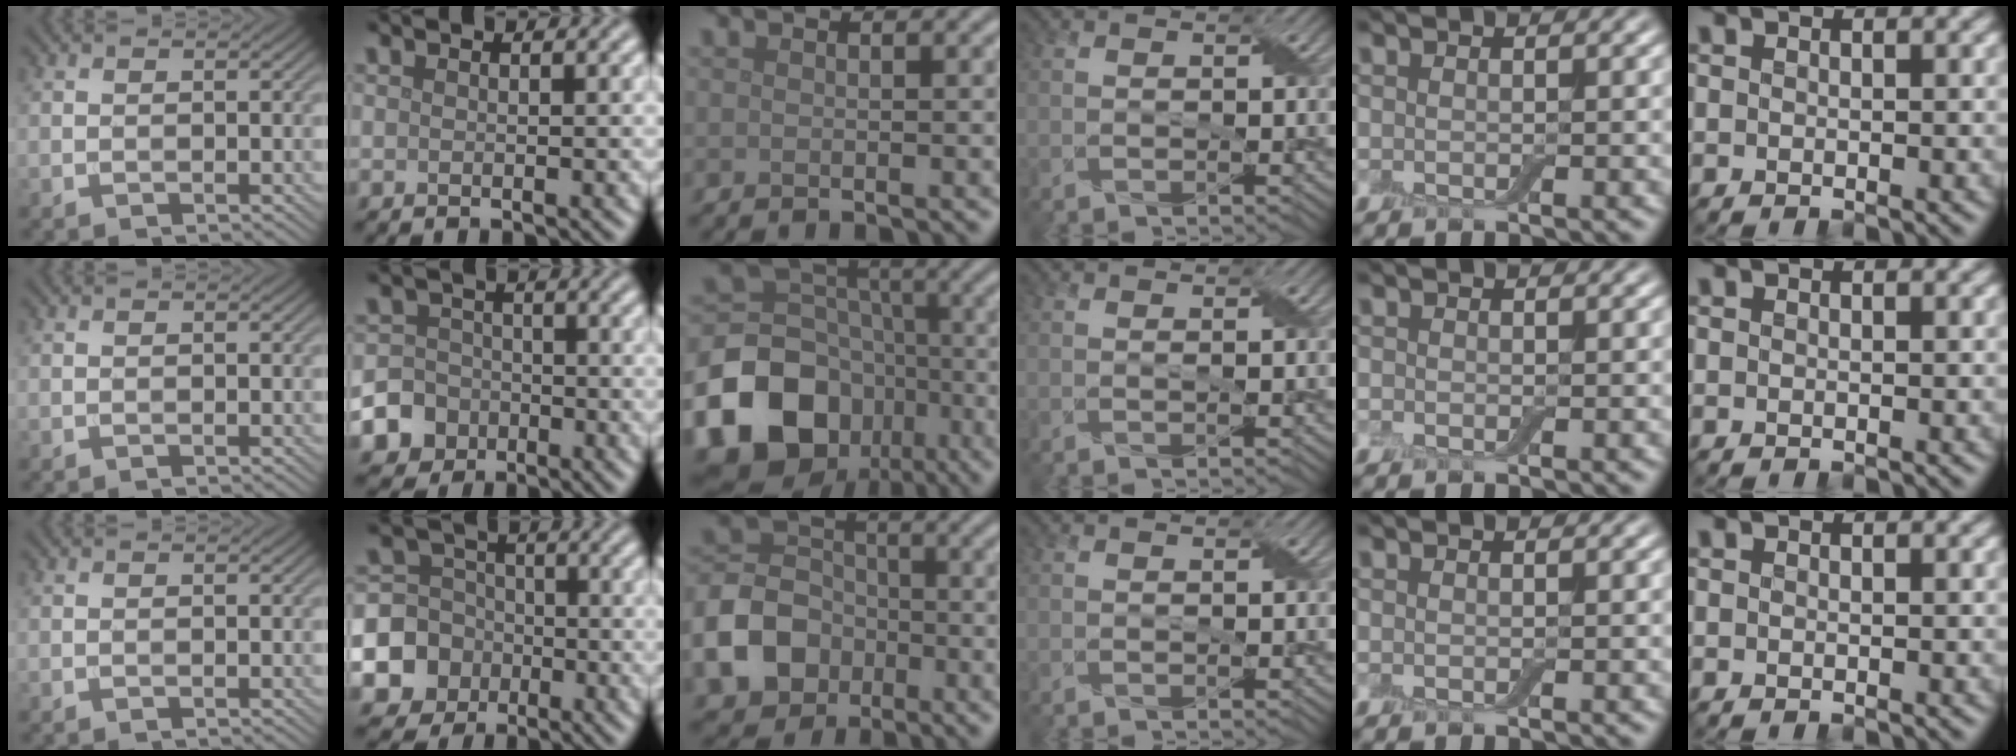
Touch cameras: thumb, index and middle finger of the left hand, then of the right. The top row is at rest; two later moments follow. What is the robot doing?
{"motion": "fold", "object": "aluminum foil"}